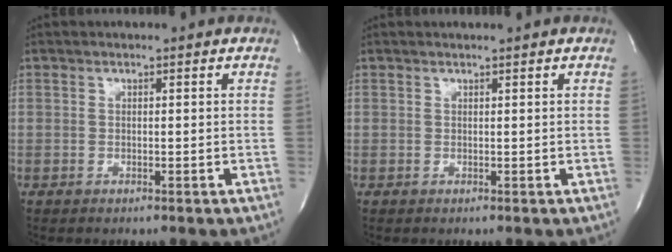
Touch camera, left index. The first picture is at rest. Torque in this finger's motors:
{"motor_torque": [0.39, -0.52, 0.13, 0.02]}